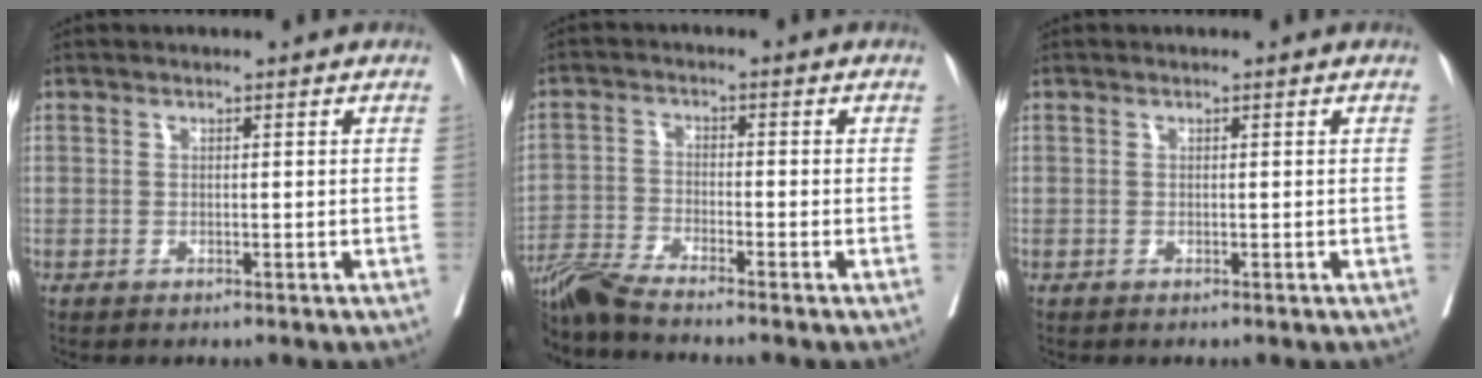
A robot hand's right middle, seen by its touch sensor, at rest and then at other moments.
{"total": 6.9, "force": [-6.3, -0.9, 2.8], "torque": [-0.051, -0.022, -0.123]}
{"total": 0.0}